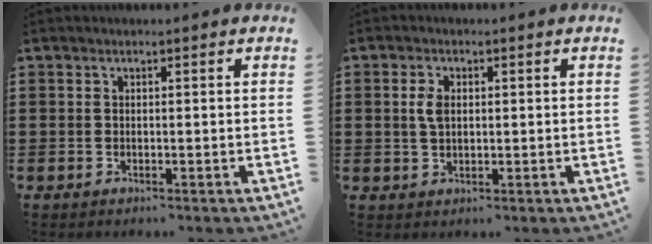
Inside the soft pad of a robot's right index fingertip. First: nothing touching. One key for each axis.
{"total": 3.1, "fx": 0.5, "fy": 1.7, "fz": 2.5, "tx": -0.054, "ty": 0.008, "tz": 0.008}